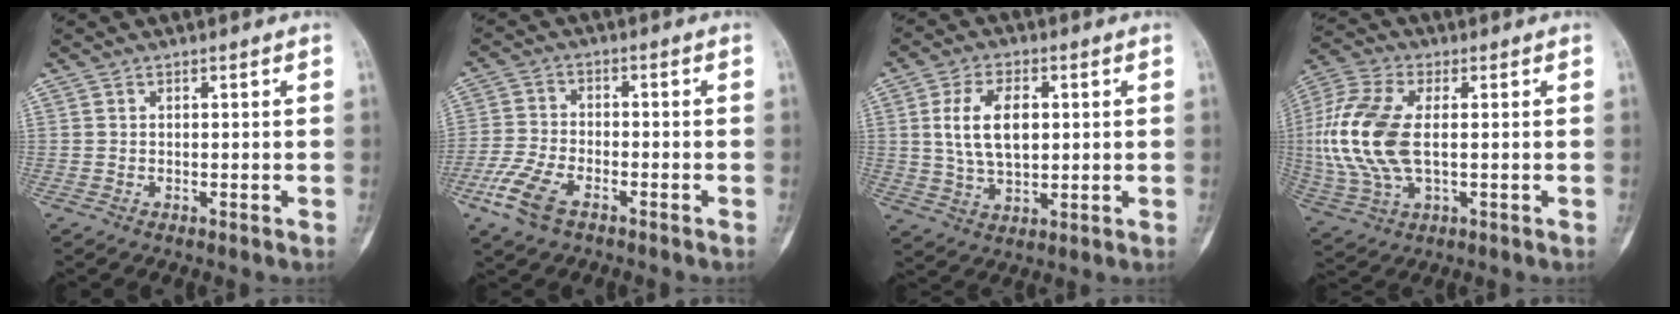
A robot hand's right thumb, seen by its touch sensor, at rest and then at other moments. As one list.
[{"total": 8.3, "force": [-4.7, 3.9, 5.6], "torque": [-0.129, 0.011, -0.094]}, {"total": 10.4, "force": [1.7, 6.0, 8.3], "torque": [-0.142, -0.001, 0.038]}, {"total": 16.3, "force": [0.4, 8.7, 13.8], "torque": [-0.320, 0.004, 0.010]}]